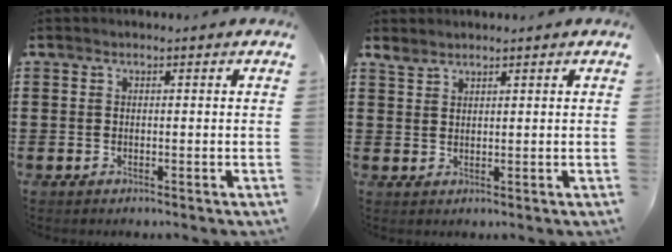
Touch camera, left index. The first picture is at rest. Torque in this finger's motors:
{"motor_torque": [-0.22, -0.05, -0.23, -0.02]}